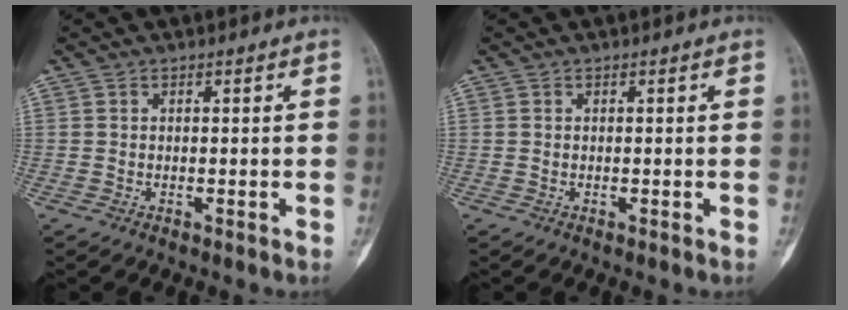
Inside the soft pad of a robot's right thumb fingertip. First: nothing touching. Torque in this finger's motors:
{"motor_torque": [0.18, 0.09, -0.01, 0.00, 0.02]}